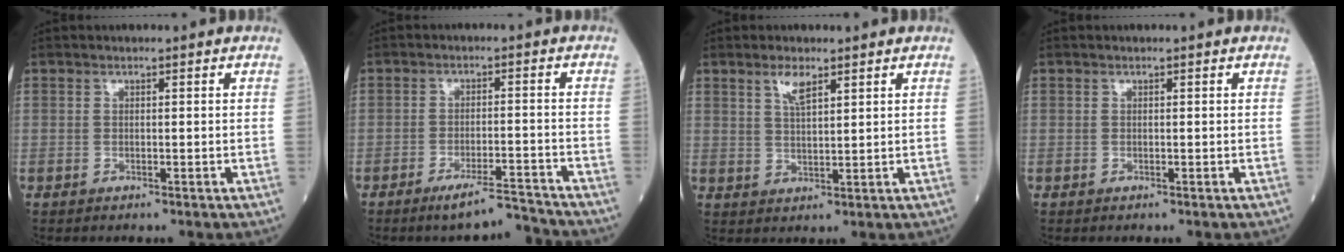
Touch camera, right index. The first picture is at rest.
{"total": 5.3, "force": [-5.0, -0.5, 1.7], "torque": [-0.022, -0.007, -0.087]}
{"total": 3.4, "force": [2.2, 0.8, 2.5], "torque": [-0.053, 0.001, 0.044]}
{"total": 0.0}